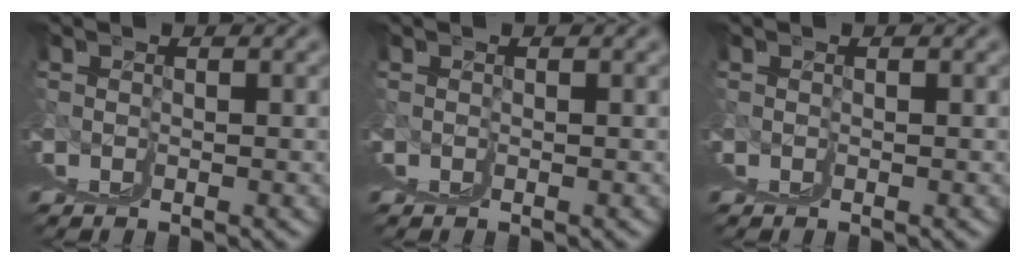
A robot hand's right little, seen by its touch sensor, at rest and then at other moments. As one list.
[{"total": 0.0}, {"total": 0.0}]